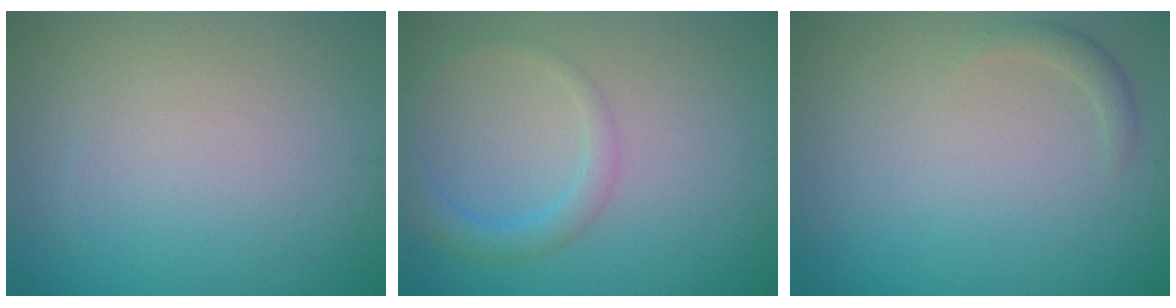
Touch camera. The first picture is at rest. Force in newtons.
{"total": 2.3, "press": 2.3, "slide": 0.1}
{"total": 1.1, "press": 1.1, "slide": 0.0}